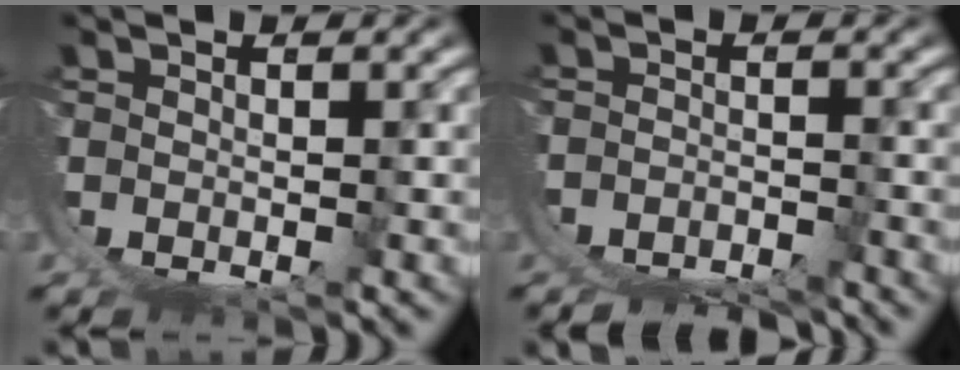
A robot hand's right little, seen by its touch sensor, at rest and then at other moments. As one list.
[{"total": 5.8, "force": [-5.6, 0.9, 1.2], "torque": [-0.016, -0.030, -0.082]}]